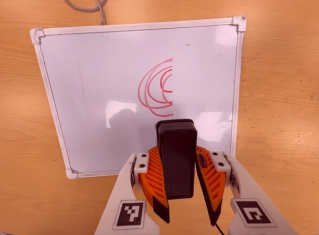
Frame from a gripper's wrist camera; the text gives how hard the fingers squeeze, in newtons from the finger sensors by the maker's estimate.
{"total": 11.0, "left": 10.5, "right": 11.5}